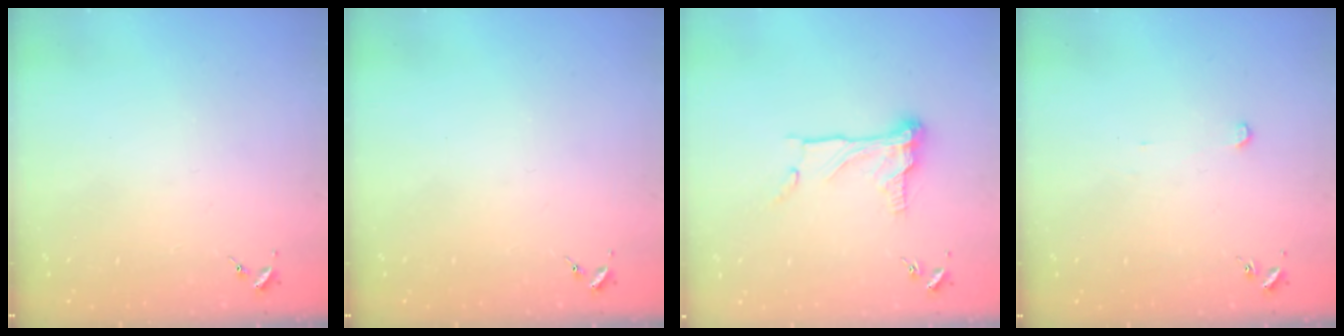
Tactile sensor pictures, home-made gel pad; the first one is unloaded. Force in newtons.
{"total": 0.0}
{"total": 11.4, "press": 11.4, "slide": 0.9}
{"total": 2.4, "press": 2.4, "slide": 0.2}